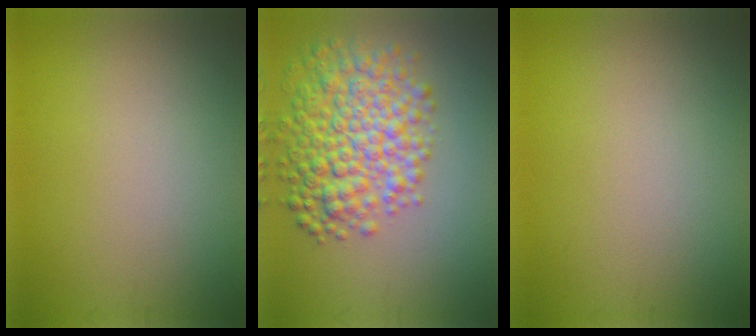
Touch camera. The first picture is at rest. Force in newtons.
{"total": 7.1, "press": 7.1, "slide": 0.1}
{"total": 0.0}